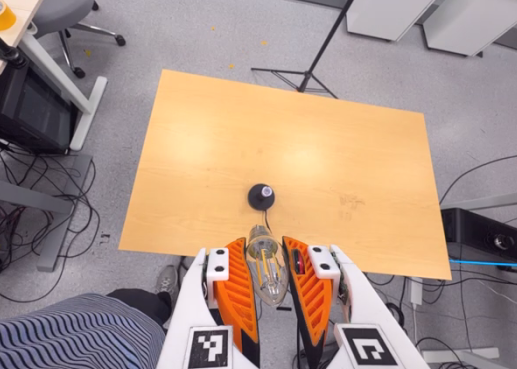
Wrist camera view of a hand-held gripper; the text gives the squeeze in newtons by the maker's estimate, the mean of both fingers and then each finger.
{"total": 23.8, "left": 26.7, "right": 20.9}